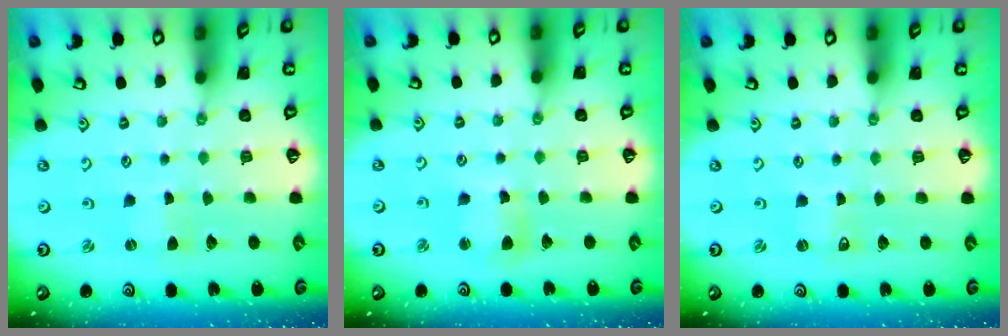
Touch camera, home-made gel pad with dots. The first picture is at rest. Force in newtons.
{"total": 6.1, "press": 6.0, "slide": 0.9}
{"total": 0.7, "press": 0.7, "slide": 0.0}